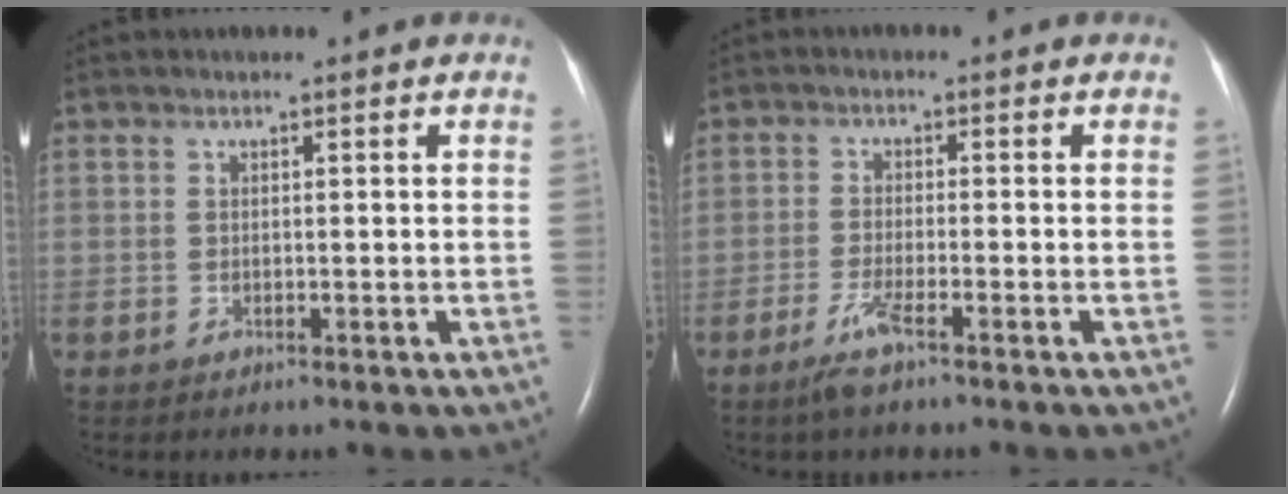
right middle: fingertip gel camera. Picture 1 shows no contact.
{"total": 3.5, "force": [-2.3, -0.1, 2.6], "torque": [-0.063, -0.009, -0.049]}